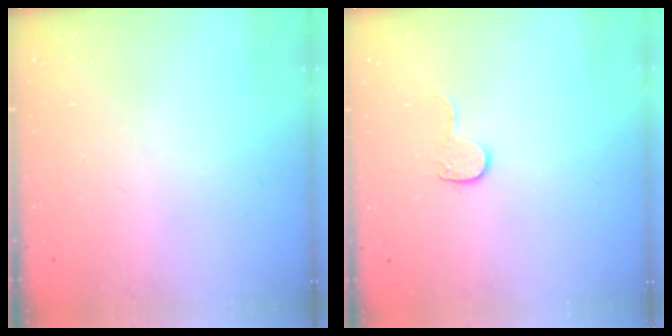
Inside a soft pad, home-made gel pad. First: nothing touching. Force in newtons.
{"total": 6.8, "press": 6.8, "slide": 0.3}